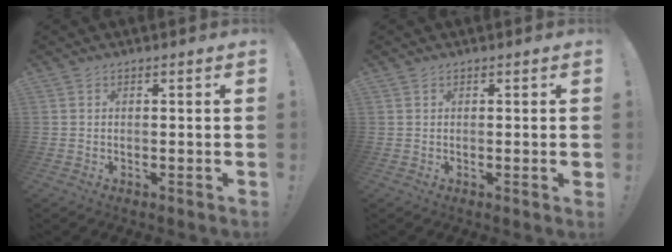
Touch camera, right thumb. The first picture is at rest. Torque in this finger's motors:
{"motor_torque": [0.03, 0.05, 0.18, 0.21, 0.00]}